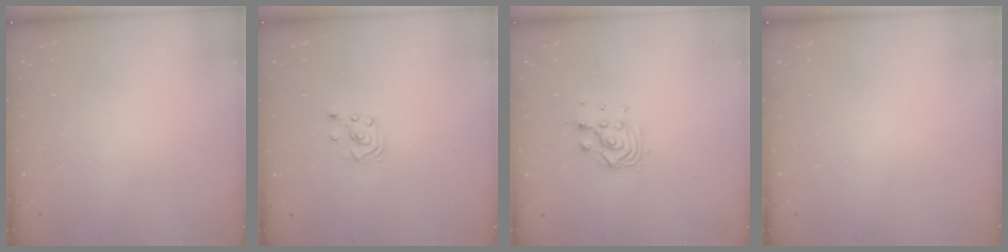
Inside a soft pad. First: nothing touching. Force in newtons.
{"total": 1.7, "press": 1.6, "slide": 0.1}
{"total": 6.1, "press": 6.1, "slide": 0.9}
{"total": 0.0}